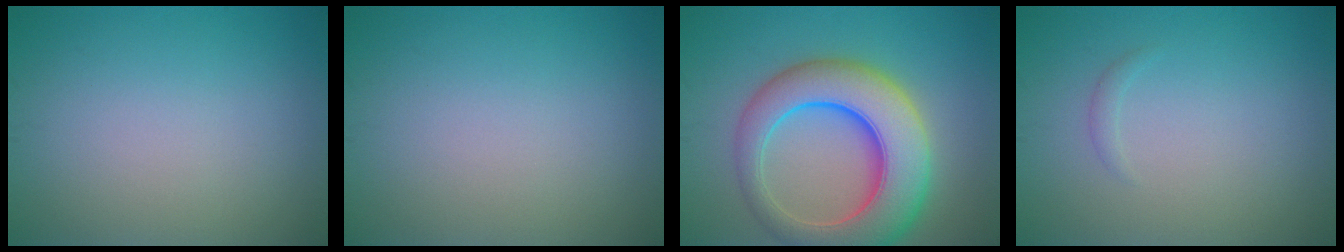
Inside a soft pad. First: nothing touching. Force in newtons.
{"total": 0.0}
{"total": 10.2, "press": 10.2, "slide": 0.2}
{"total": 0.6, "press": 0.6, "slide": 0.1}